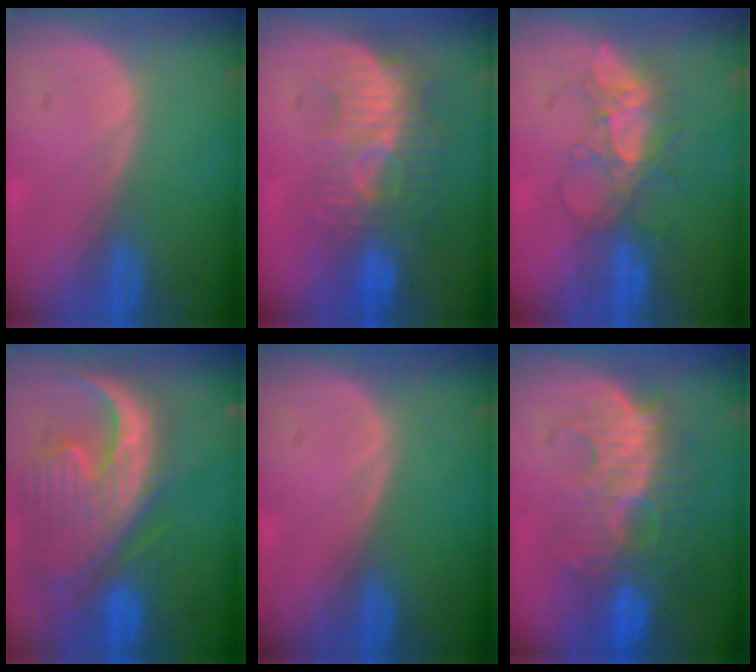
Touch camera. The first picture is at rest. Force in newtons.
{"total": 9.4, "press": 8.7, "slide": 3.6}
{"total": 6.0, "press": 5.8, "slide": 1.6}
{"total": 13.5, "press": 11.6, "slide": 6.9}
{"total": 0.0}
{"total": 10.8, "press": 9.9, "slide": 4.2}